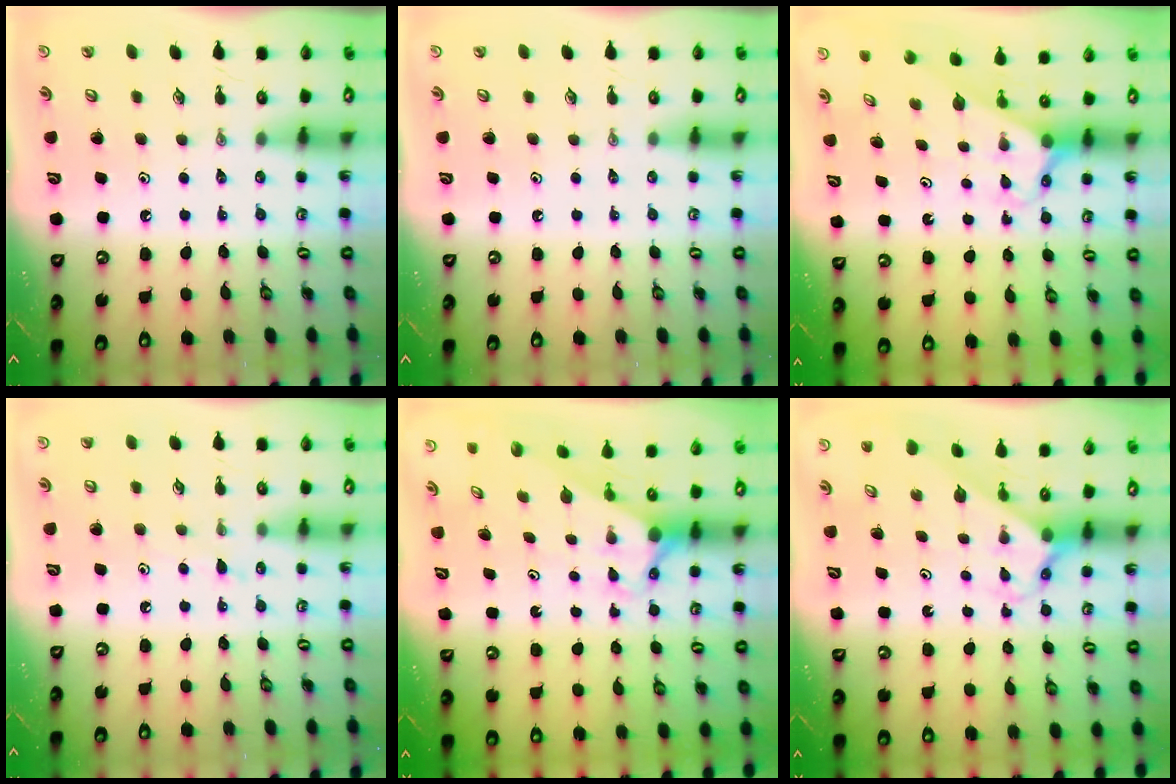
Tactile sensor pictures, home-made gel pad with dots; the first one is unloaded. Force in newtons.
{"total": 0.0}
{"total": 2.7, "press": 2.7, "slide": 0.1}
{"total": 4.0, "press": 4.0, "slide": 0.5}
{"total": 2.7, "press": 2.7, "slide": 0.0}
{"total": 2.4, "press": 2.4, "slide": 0.2}